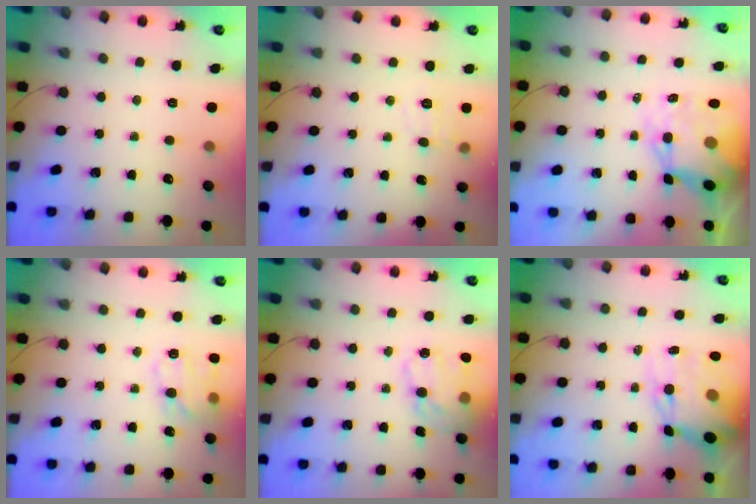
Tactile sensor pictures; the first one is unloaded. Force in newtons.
{"total": 5.9, "press": 5.7, "slide": 1.5}
{"total": 12.4, "press": 11.9, "slide": 3.3}
{"total": 13.5, "press": 13.3, "slide": 1.7}
{"total": 17.7, "press": 17.3, "slide": 3.6}
{"total": 12.5, "press": 12.0, "slide": 3.3}